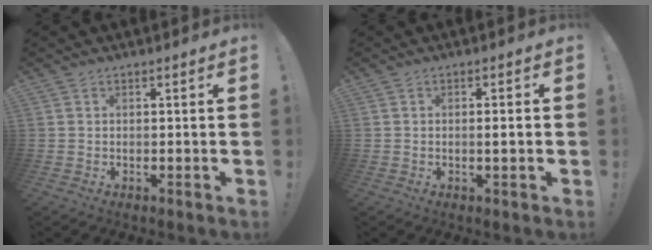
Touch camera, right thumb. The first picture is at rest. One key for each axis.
{"total": 2.0, "fx": -0.2, "fy": -0.2, "fz": 1.9, "tx": -0.026, "ty": -0.004, "tz": -0.008}